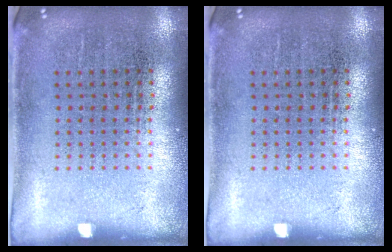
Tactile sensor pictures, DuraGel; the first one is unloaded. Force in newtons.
{"total": 0.0}